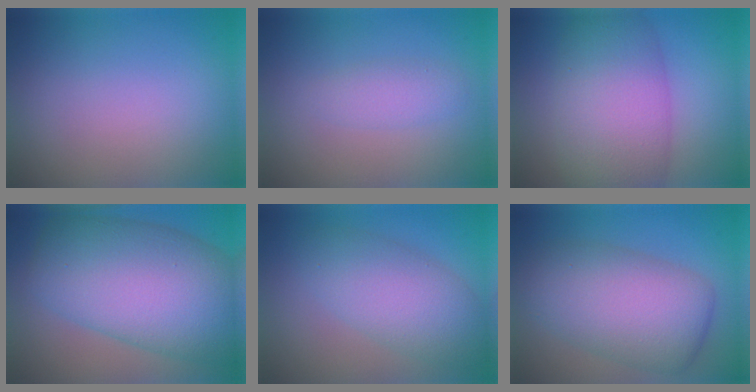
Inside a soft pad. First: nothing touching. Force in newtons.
{"total": 1.6, "press": 1.6, "slide": 0.1}
{"total": 9.6, "press": 9.6, "slide": 0.3}
{"total": 13.4, "press": 13.4, "slide": 0.4}
{"total": 5.6, "press": 5.6, "slide": 0.2}
{"total": 9.0, "press": 9.0, "slide": 0.1}